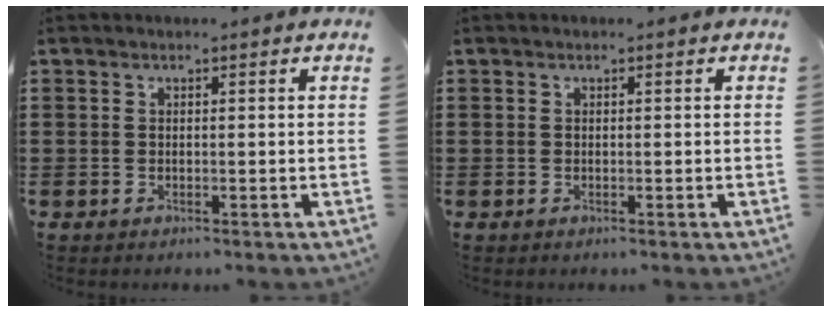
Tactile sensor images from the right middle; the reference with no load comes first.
{"total": 0.0}